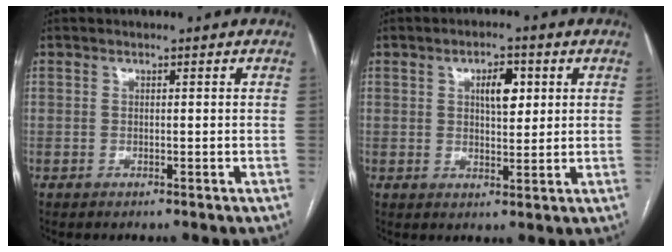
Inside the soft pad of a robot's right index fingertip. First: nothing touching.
{"total": 4.8, "force": [1.6, 2.1, 4.0], "torque": [-0.064, 0.007, 0.026]}